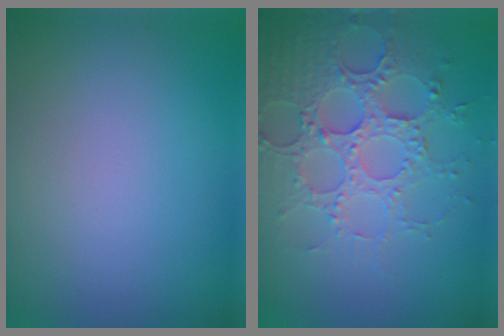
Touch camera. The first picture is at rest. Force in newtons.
{"total": 4.5, "press": 4.5, "slide": 0.4}